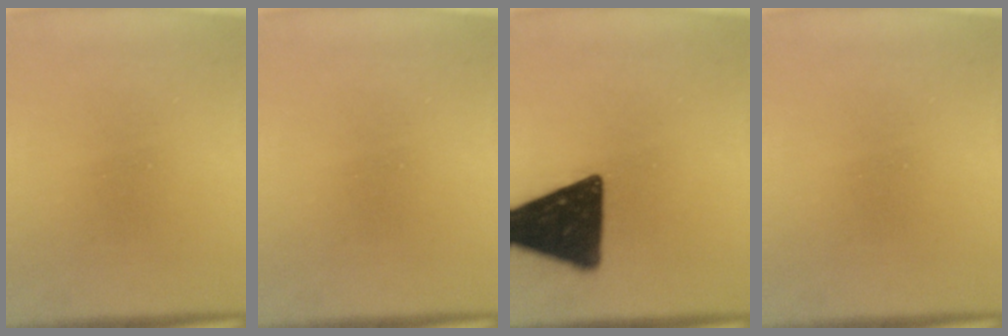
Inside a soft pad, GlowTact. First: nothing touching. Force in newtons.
{"total": 0.0}
{"total": 17.1}
{"total": 0.0}